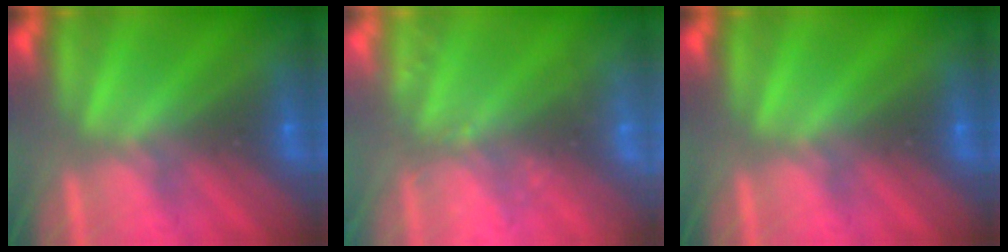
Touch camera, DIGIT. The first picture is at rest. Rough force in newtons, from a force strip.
{"total": 2.5}
{"total": 0.0}